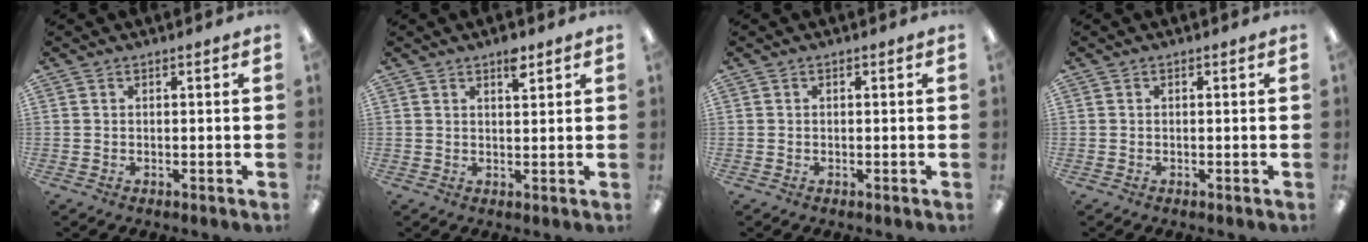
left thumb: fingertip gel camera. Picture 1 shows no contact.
{"total": 3.8, "force": [2.6, 1.4, 2.3], "torque": [-0.027, -0.009, 0.041]}
{"total": 0.0}
{"total": 0.0}